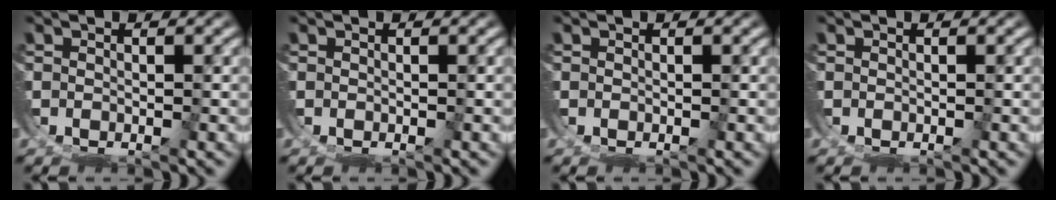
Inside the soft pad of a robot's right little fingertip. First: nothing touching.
{"total": 0.0}
{"total": 0.0}
{"total": 0.0}